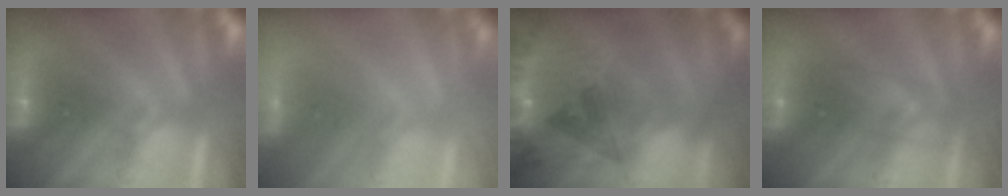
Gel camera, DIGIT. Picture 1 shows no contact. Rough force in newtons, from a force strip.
{"total": 7.4}
{"total": 5.8}
{"total": 2.9}